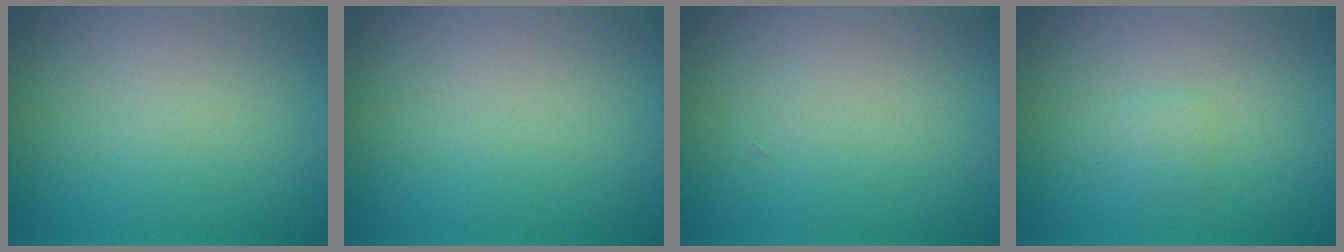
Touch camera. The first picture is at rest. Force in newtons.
{"total": 0.0}
{"total": 0.0}
{"total": 0.8, "press": 0.8, "slide": 0.0}